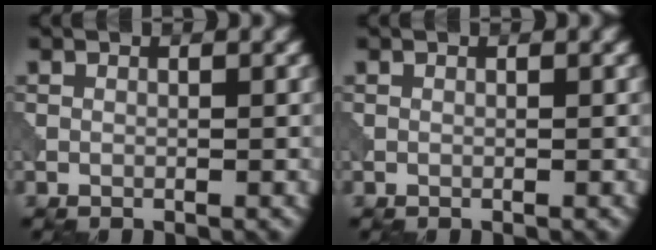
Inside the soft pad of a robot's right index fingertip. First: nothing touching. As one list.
[{"total": 0.0}]